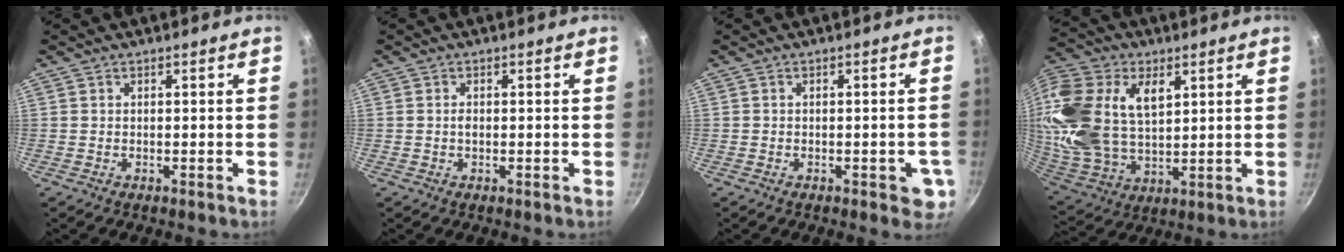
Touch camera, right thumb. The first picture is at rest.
{"total": 1.0, "force": [-0.1, 0.7, 0.8], "torque": [-0.013, 0.002, -0.002]}
{"total": 4.7, "force": [-1.5, 2.1, 3.9], "torque": [-0.028, 0.004, -0.018]}
{"total": 24.5, "force": [7.7, 15.6, 17.3], "torque": [-0.372, -0.009, 0.147]}